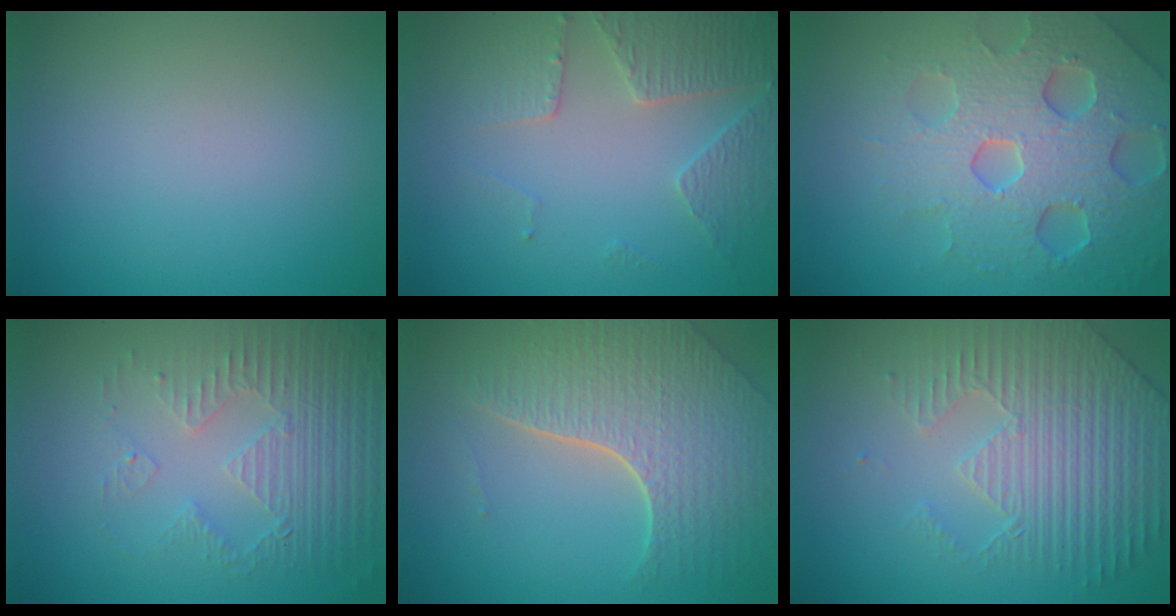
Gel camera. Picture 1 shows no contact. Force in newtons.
{"total": 3.6, "press": 3.2, "slide": 1.5}
{"total": 7.3, "press": 7.2, "slide": 1.5}
{"total": 5.2, "press": 3.3, "slide": 3.9}
{"total": 6.8, "press": 4.9, "slide": 4.7}
{"total": 4.3, "press": 4.1, "slide": 1.1}